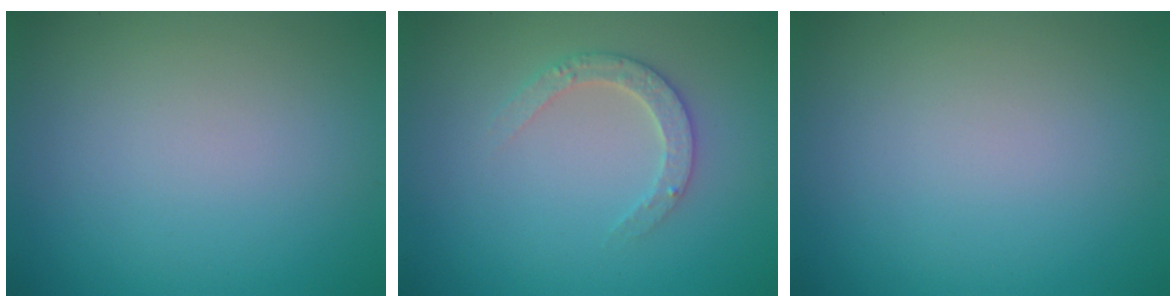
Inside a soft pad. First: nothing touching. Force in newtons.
{"total": 2.4, "press": 2.3, "slide": 0.5}
{"total": 0.0}